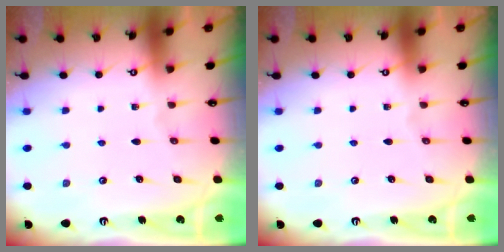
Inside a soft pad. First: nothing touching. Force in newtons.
{"total": 0.0}